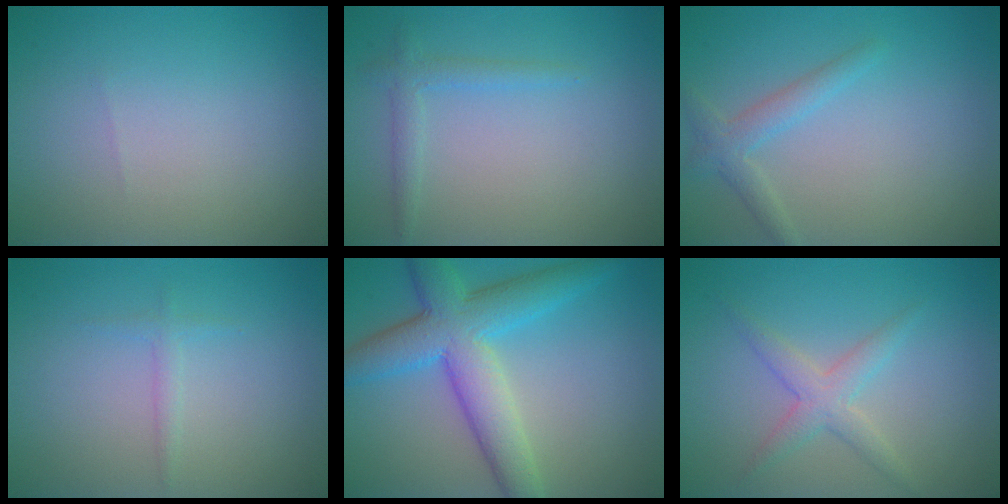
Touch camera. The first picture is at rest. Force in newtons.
{"total": 1.6, "press": 1.6, "slide": 0.1}
{"total": 2.1, "press": 2.1, "slide": 0.1}
{"total": 0.9, "press": 0.9, "slide": 0.0}
{"total": 7.5, "press": 7.5, "slide": 0.2}
{"total": 2.4, "press": 2.4, "slide": 0.1}